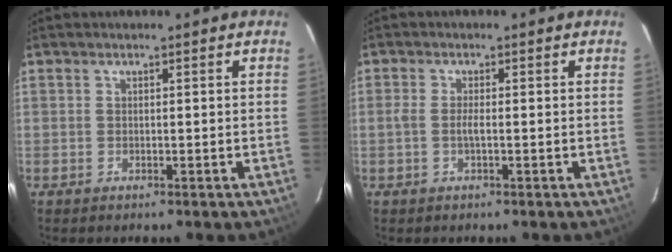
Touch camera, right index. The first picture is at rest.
{"total": 1.8, "force": [-0.5, 0.2, 1.8], "torque": [-0.037, 0.000, -0.011]}